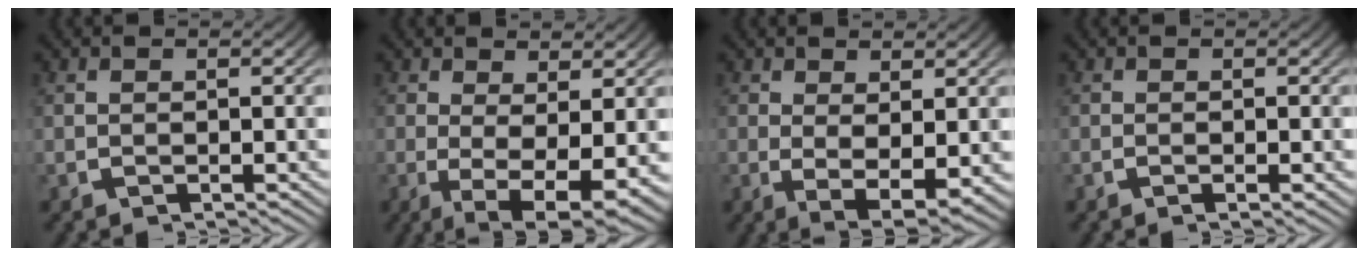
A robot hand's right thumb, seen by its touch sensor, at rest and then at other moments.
{"total": 7.2, "force": [-1.5, 3.5, 6.1], "torque": [-0.102, -0.034, -0.014]}
{"total": 5.4, "force": [-1.0, 3.1, 4.4], "torque": [-0.081, -0.030, -0.005]}
{"total": 0.5, "force": [-0.3, 0.2, 0.4], "torque": [-0.001, 0.008, -0.014]}